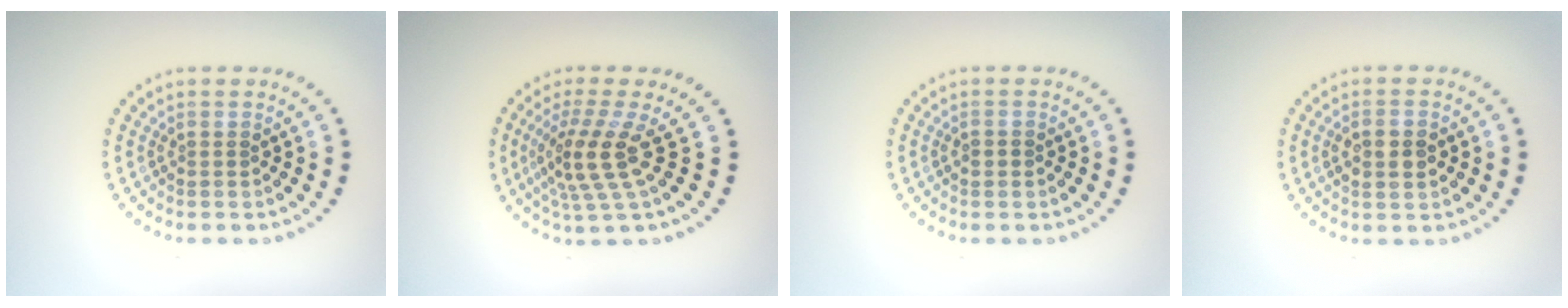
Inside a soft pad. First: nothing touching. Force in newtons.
{"total": 4.2, "press": 3.0, "slide": 3.0}
{"total": 1.1, "press": 1.1, "slide": 0.1}
{"total": 2.4, "press": 2.4, "slide": 0.3}